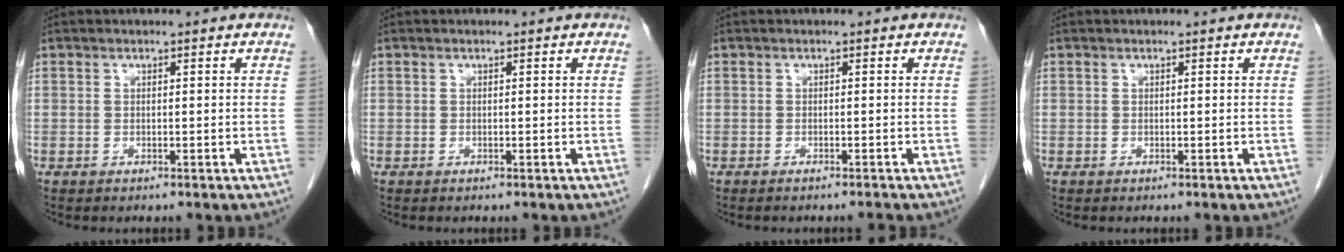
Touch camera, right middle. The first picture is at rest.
{"total": 0.0}
{"total": 1.4, "force": [-1.3, -0.5, 0.5], "torque": [-0.005, 0.001, -0.020]}
{"total": 0.0}